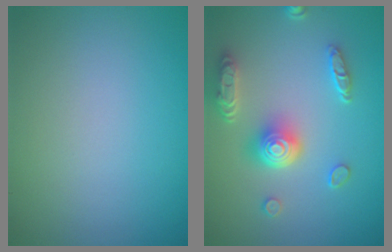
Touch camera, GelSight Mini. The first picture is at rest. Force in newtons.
{"total": 4.9, "press": 4.0, "slide": 2.9}